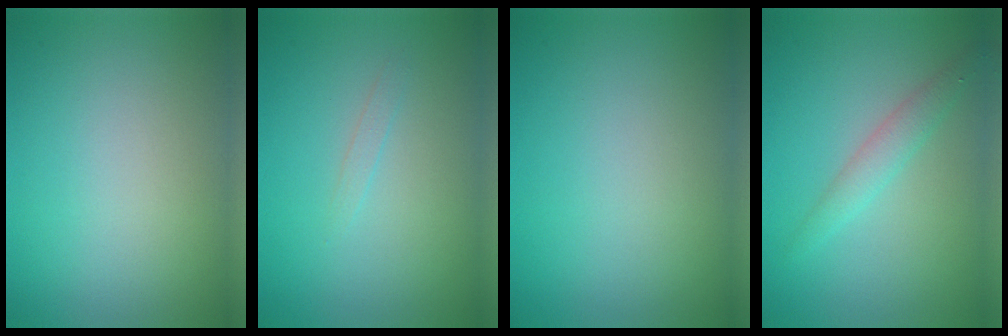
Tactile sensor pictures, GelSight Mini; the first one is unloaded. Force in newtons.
{"total": 0.7, "press": 0.7, "slide": 0.0}
{"total": 0.0}
{"total": 1.9, "press": 1.9, "slide": 0.1}